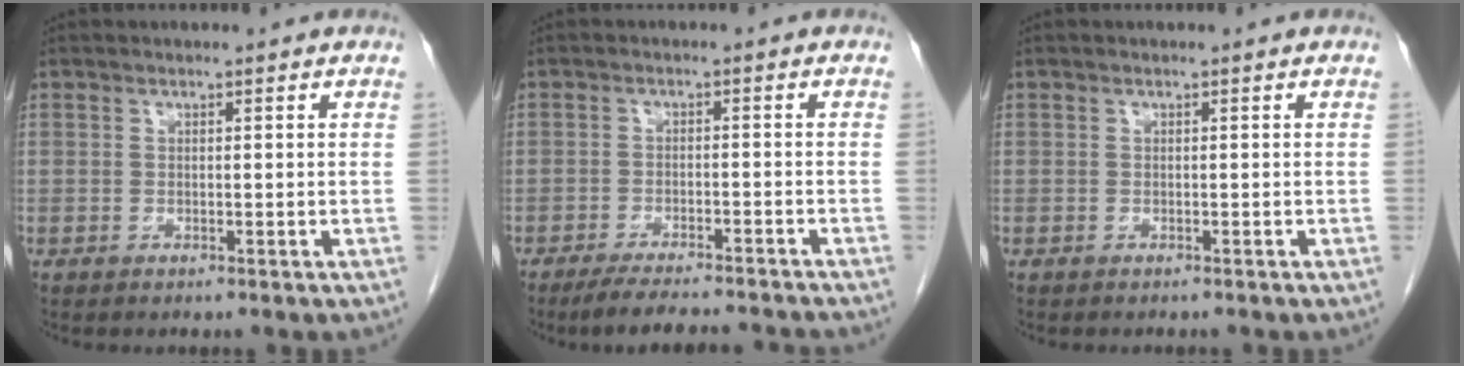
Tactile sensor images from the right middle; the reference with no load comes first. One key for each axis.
{"total": 10.4, "fx": -9.6, "fy": 1.0, "fz": 4.0, "tx": -0.058, "ty": -0.007, "tz": -0.135}
{"total": 0.6, "fx": -0.6, "fy": 0.1, "fz": 0.1, "tx": -0.009, "ty": -0.003, "tz": -0.010}